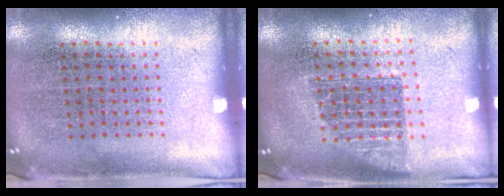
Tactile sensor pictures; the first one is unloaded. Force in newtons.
{"total": 1.3, "press": 1.1, "slide": 0.8}